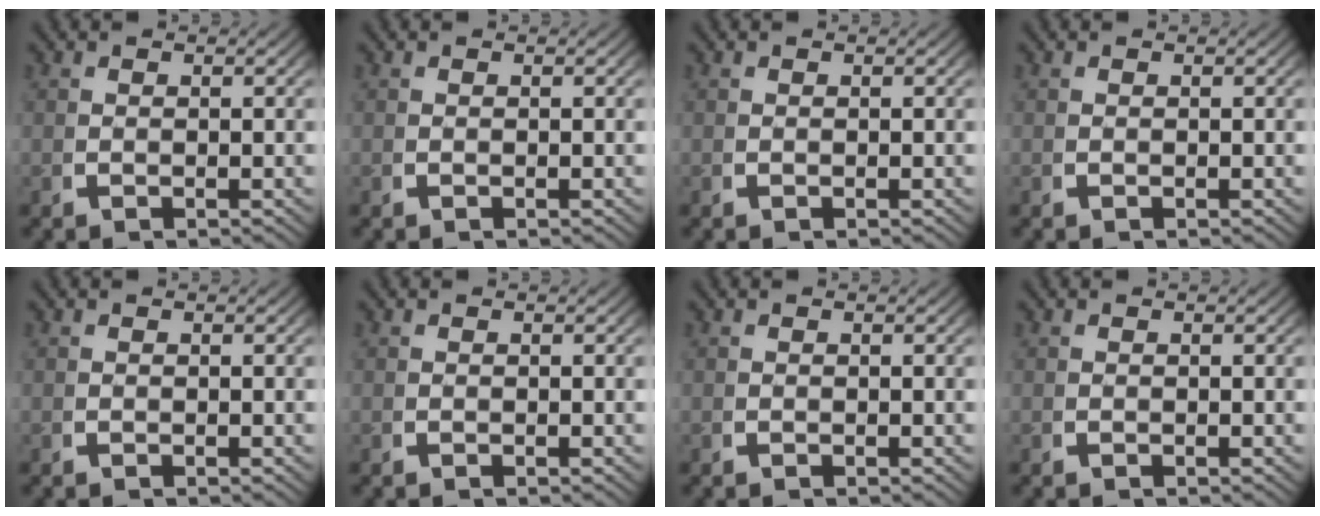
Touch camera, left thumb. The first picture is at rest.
{"total": 0.0}
{"total": 0.0}
{"total": 0.0}
{"total": 0.0}
{"total": 0.0}
{"total": 0.0}
{"total": 0.0}